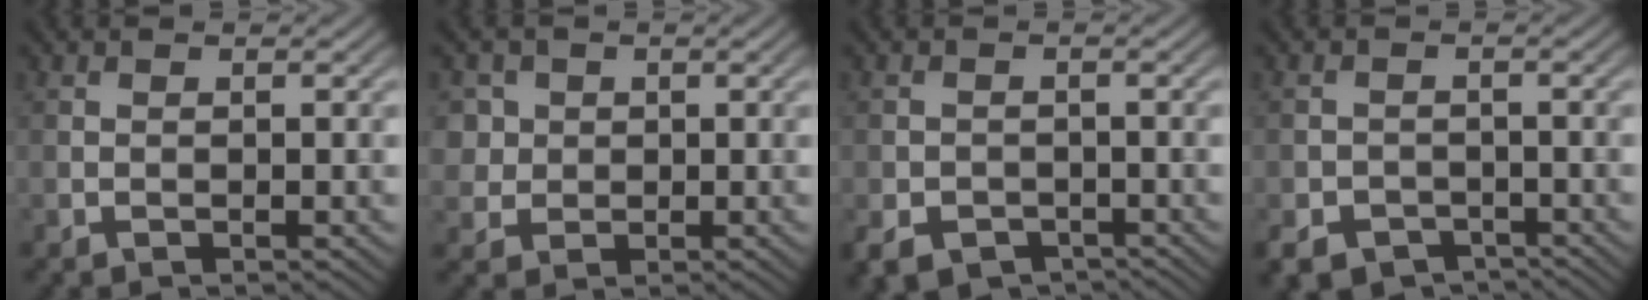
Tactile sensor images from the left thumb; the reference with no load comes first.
{"total": 4.4, "force": [1.4, 4.0, 1.2], "torque": [-0.049, -0.003, 0.028]}
{"total": 4.0, "force": [-2.3, 2.8, 1.7], "torque": [-0.033, -0.014, -0.042]}
{"total": 4.4, "force": [-2.9, 2.9, 1.6], "torque": [-0.030, -0.011, -0.053]}